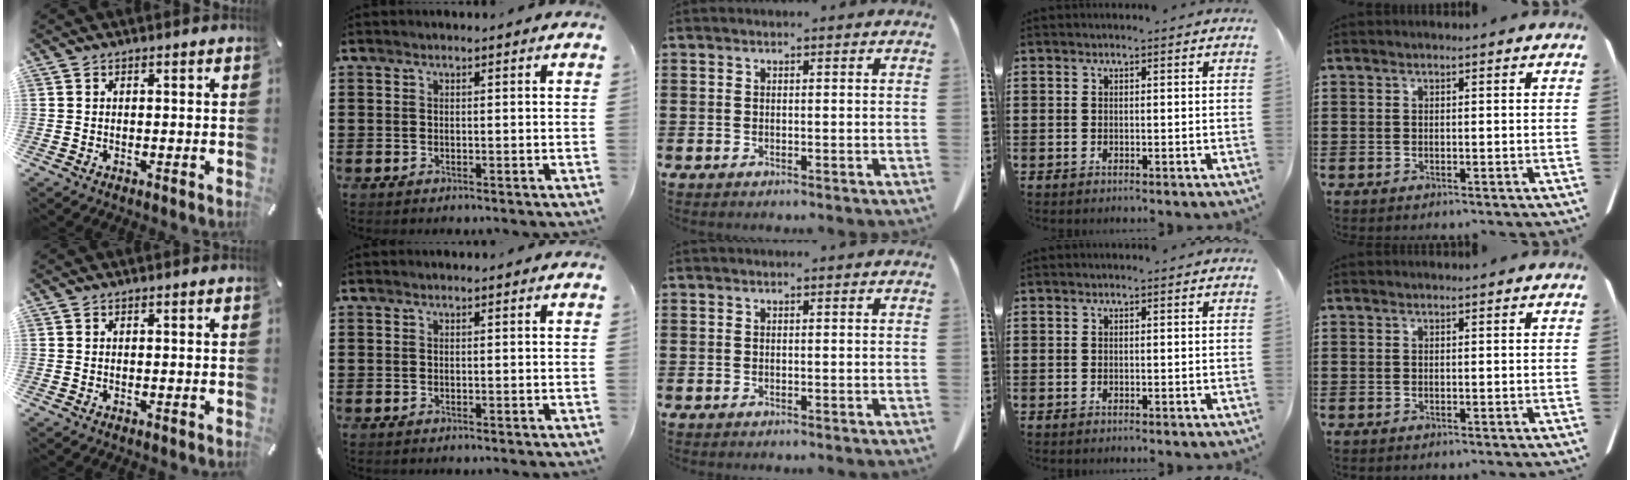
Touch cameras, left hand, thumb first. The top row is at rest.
{}